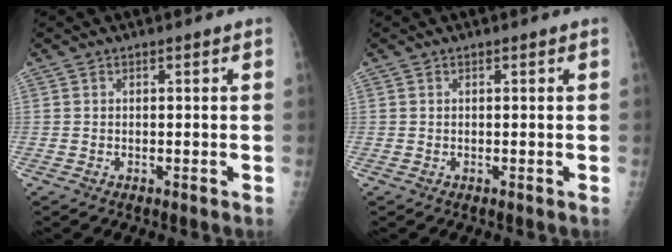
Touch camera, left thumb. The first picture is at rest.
{"total": 0.0}